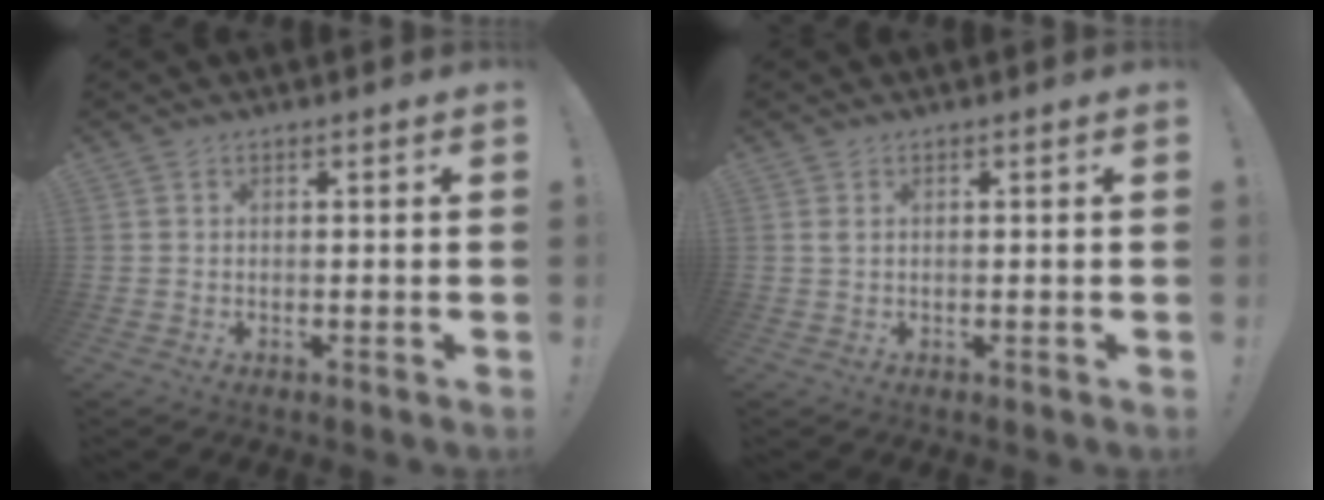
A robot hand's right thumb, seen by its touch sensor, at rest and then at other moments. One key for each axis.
{"total": 0.8, "fx": 0.4, "fy": 0.2, "fz": 0.6, "tx": -0.014, "ty": 0.002, "tz": 0.007}